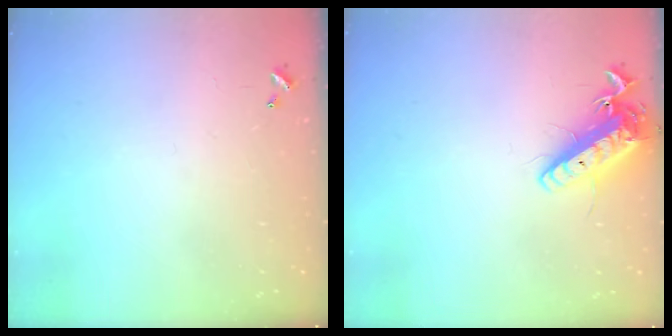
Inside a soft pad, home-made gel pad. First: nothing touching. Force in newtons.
{"total": 14.1, "press": 13.9, "slide": 2.4}